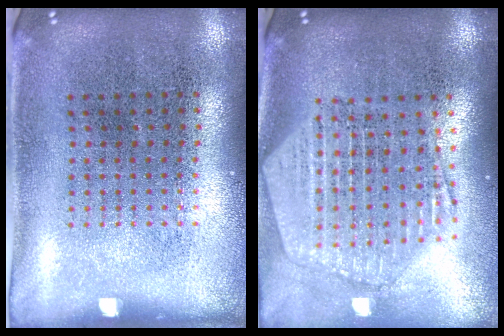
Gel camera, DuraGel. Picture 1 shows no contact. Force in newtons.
{"total": 2.5, "press": 2.1, "slide": 1.3}